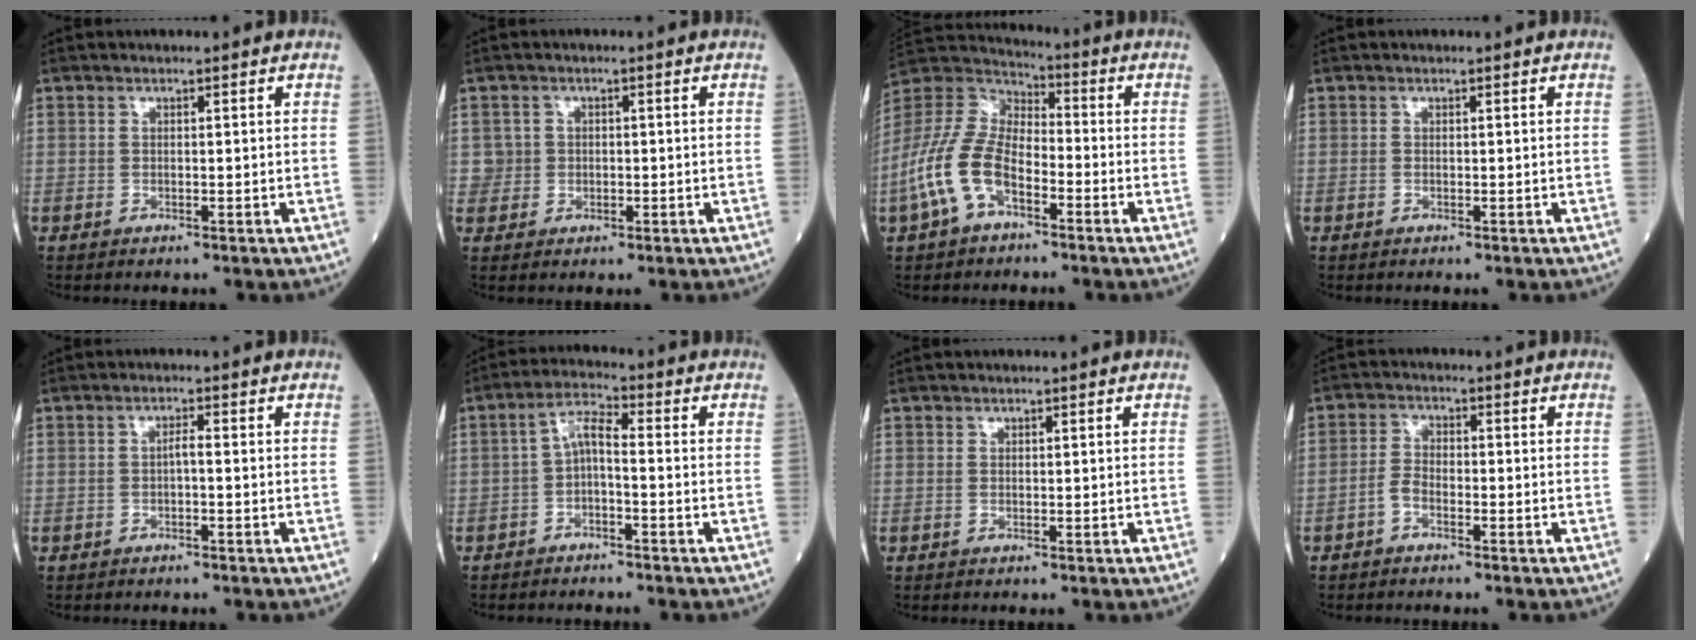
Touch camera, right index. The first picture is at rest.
{"total": 2.1, "force": [0.1, 2.1, -0.2], "torque": [0.010, 0.007, 0.003]}
{"total": 11.8, "force": [-4.9, 5.9, 9.0], "torque": [-0.219, 0.012, -0.101]}
{"total": 0.0}
{"total": 1.2, "force": [-0.3, 0.1, 1.1], "torque": [-0.019, 0.003, -0.006]}
{"total": 4.1, "force": [-0.9, 1.2, 3.8], "torque": [-0.071, 0.015, -0.020]}
{"total": 0.0}
{"total": 2.4, "force": [-1.4, 1.1, 1.5], "torque": [-0.031, 0.004, -0.030]}